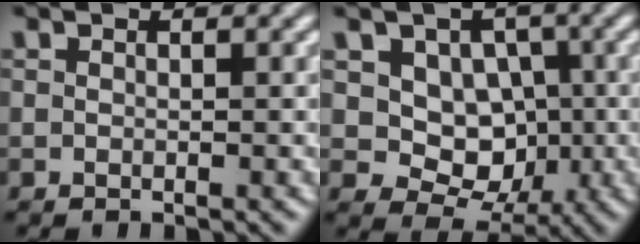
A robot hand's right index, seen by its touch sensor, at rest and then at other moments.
{"total": 10.0, "force": [-0.3, 8.9, 4.5], "torque": [-0.103, -0.039, -0.004]}